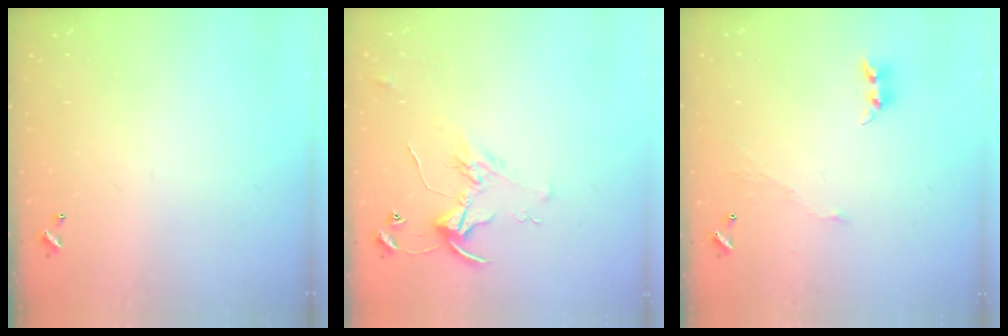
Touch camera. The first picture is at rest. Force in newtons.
{"total": 2.2, "press": 2.1, "slide": 0.3}
{"total": 4.1, "press": 4.0, "slide": 0.5}